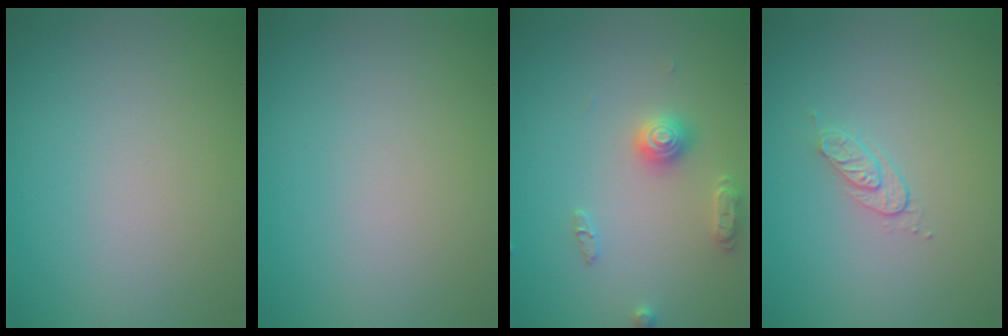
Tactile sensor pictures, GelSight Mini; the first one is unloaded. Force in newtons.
{"total": 0.0}
{"total": 2.8, "press": 2.8, "slide": 0.3}
{"total": 1.5, "press": 0.8, "slide": 1.3}